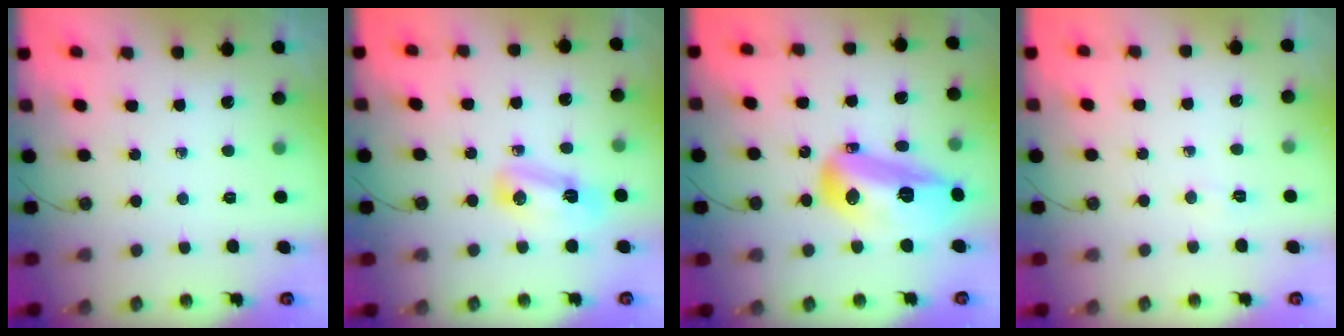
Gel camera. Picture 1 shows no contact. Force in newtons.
{"total": 6.9, "press": 6.9, "slide": 0.8}
{"total": 18.3, "press": 18.3, "slide": 1.8}
{"total": 14.1, "press": 4.2, "slide": 13.5}